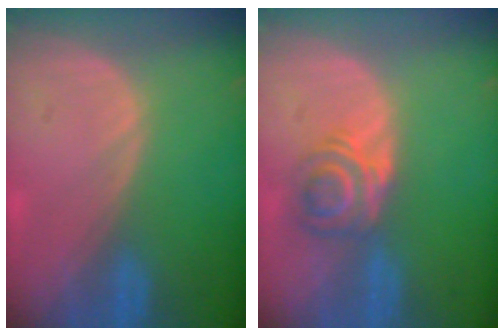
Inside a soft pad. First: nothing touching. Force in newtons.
{"total": 5.8, "press": 4.9, "slide": 3.2}